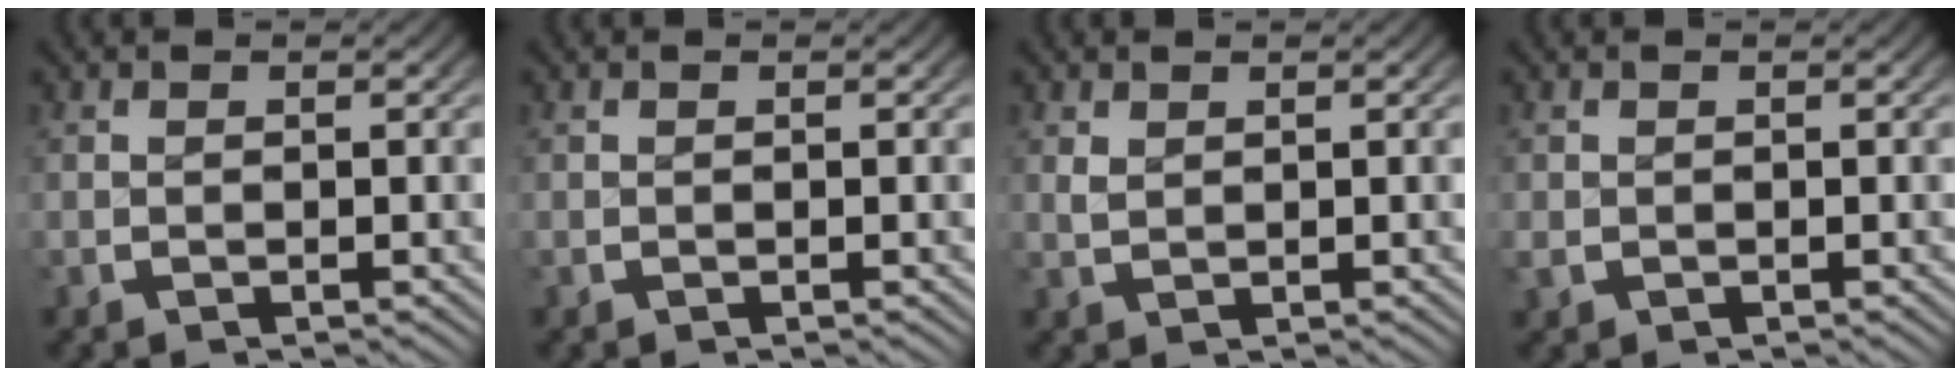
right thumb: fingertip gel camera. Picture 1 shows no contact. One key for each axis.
{"total": 0.0}
{"total": 0.6, "fx": 0.6, "fy": 0.1, "fz": 0.0, "tx": 0.003, "ty": -0.003, "tz": 0.016}
{"total": 0.8, "fx": -0.2, "fy": 0.7, "fz": 0.0, "tx": -0.006, "ty": -0.006, "tz": 0.000}